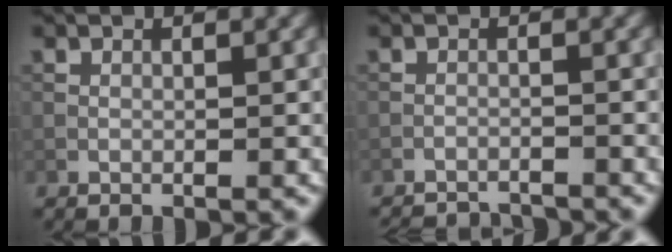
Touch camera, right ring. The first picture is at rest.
{"total": 6.3, "force": [-6.2, 1.0, 0.9], "torque": [-0.012, -0.009, -0.088]}